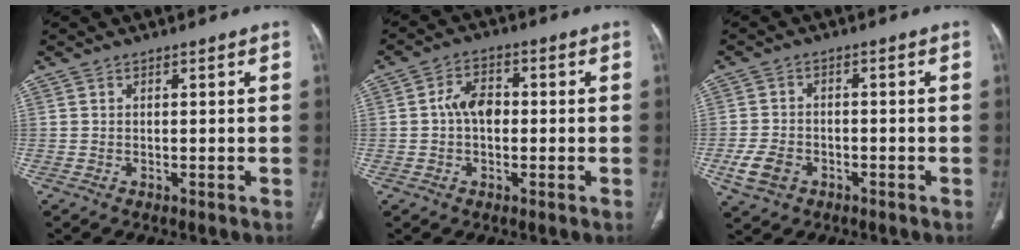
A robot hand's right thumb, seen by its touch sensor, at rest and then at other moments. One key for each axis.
{"total": 5.6, "fx": 0.0, "fy": 3.8, "fz": 4.1, "tx": -0.055, "ty": 0.017, "tz": -0.011}
{"total": 5.7, "fx": -2.5, "fy": 4.1, "fz": 3.1, "tx": -0.066, "ty": 0.013, "tz": -0.041}